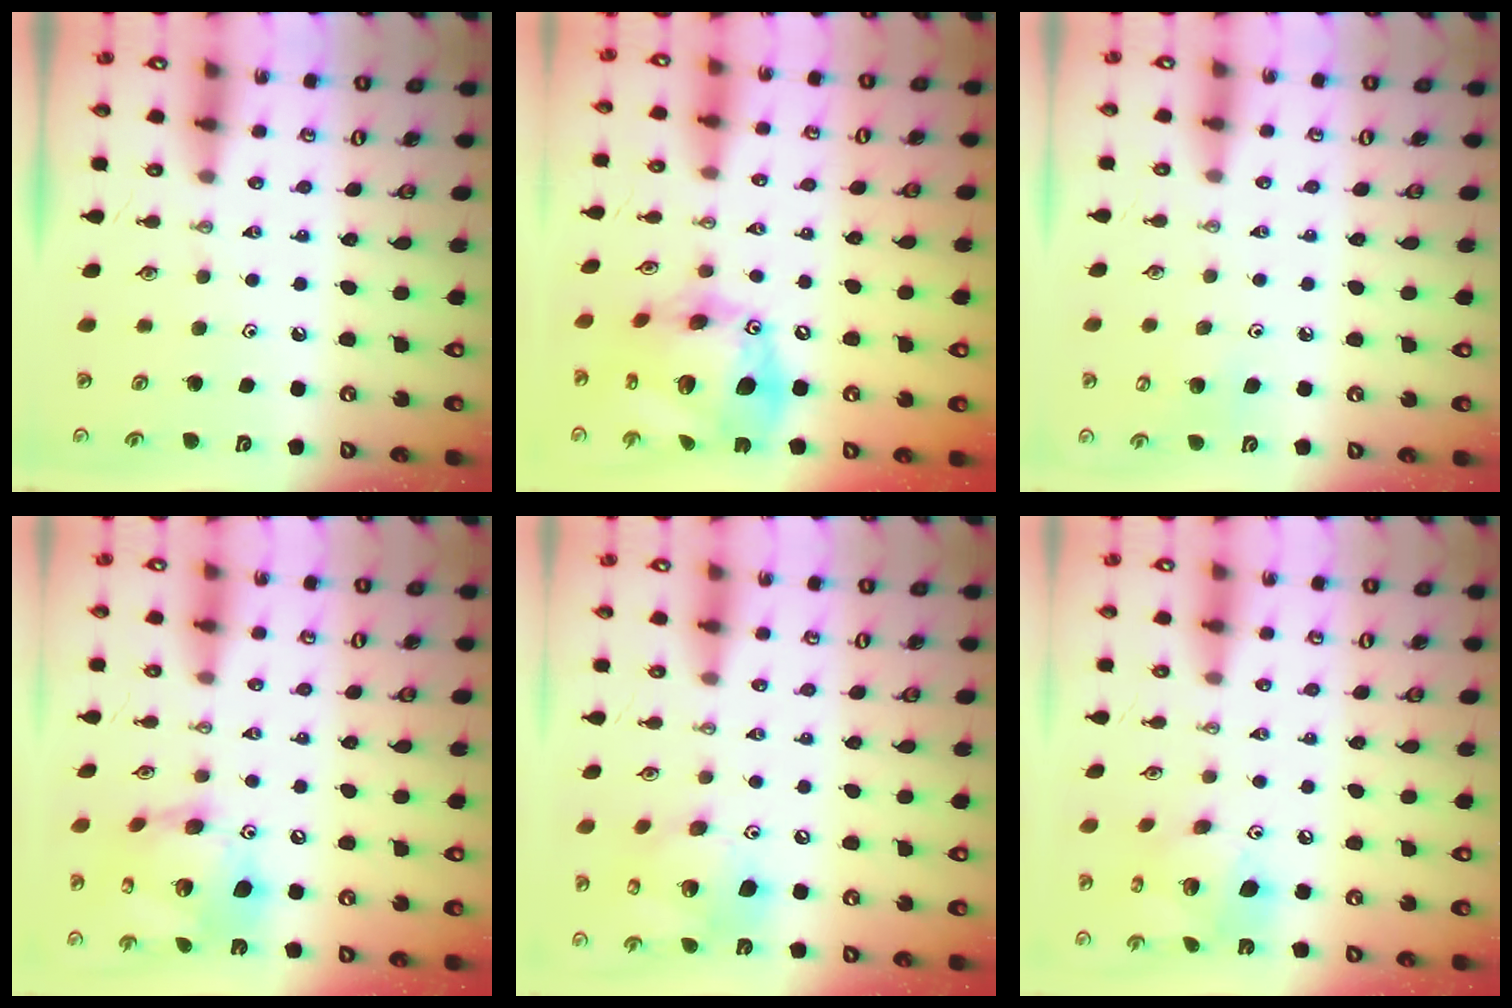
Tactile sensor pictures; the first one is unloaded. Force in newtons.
{"total": 22.3, "press": 22.2, "slide": 2.4}
{"total": 6.4, "press": 6.3, "slide": 0.9}
{"total": 17.0, "press": 16.9, "slide": 1.9}
{"total": 17.3, "press": 16.9, "slide": 3.6}
{"total": 12.5, "press": 12.5, "slide": 0.5}